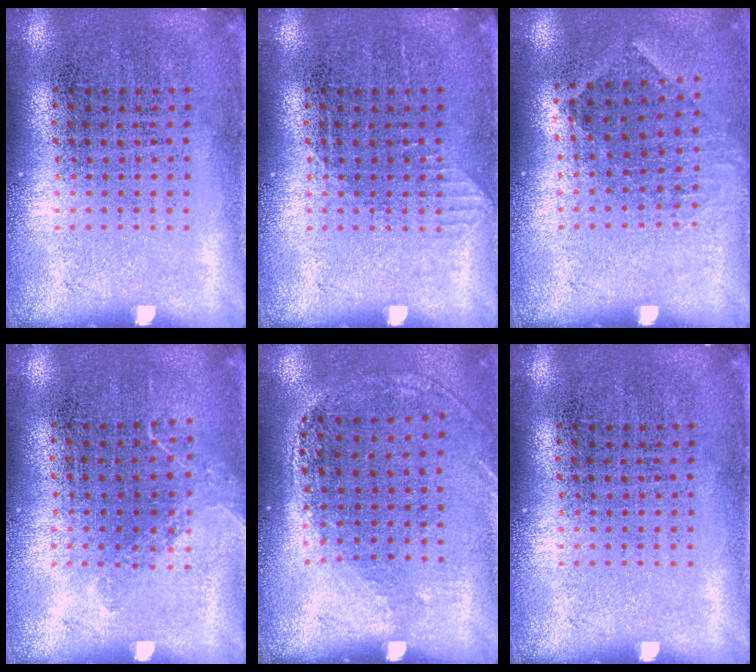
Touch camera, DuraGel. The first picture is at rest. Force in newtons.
{"total": 0.6, "press": 0.5, "slide": 0.2}
{"total": 0.9, "press": 0.8, "slide": 0.6}
{"total": 0.9, "press": 0.7, "slide": 0.6}
{"total": 1.2, "press": 1.0, "slide": 0.8}
{"total": 0.0}